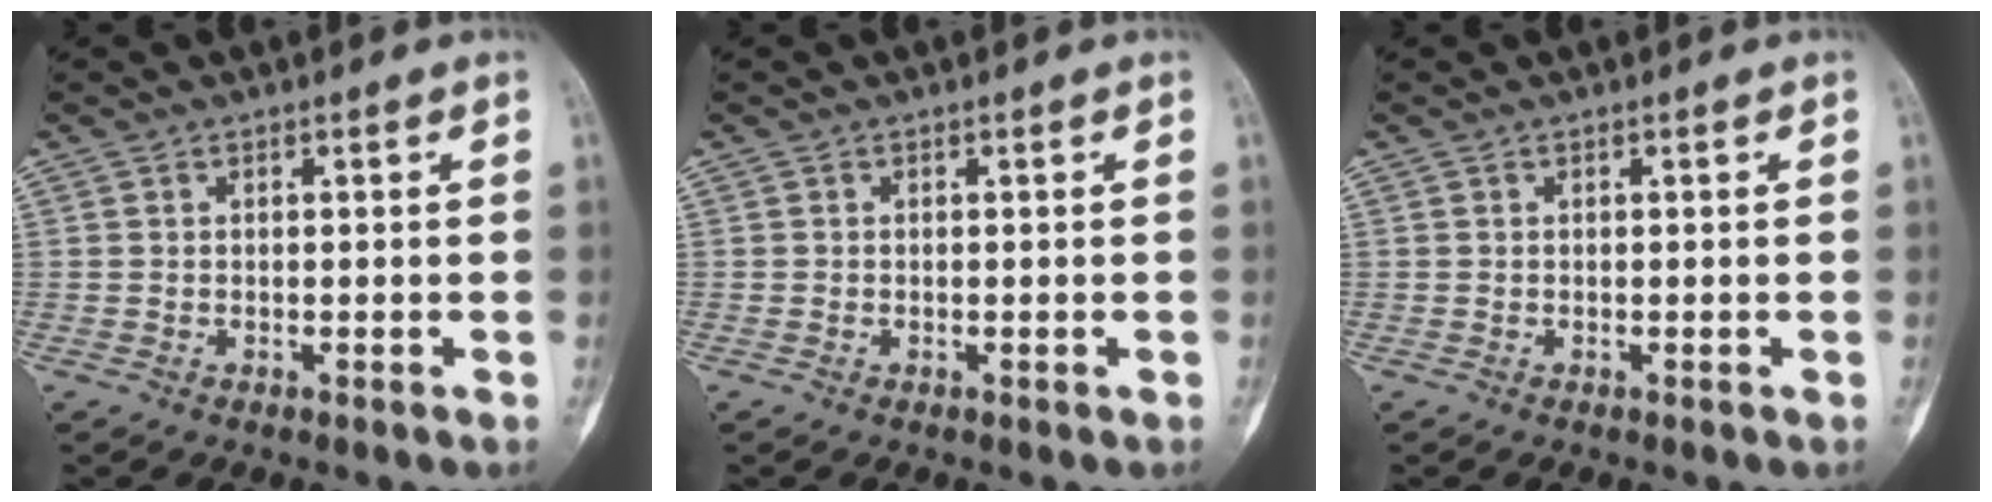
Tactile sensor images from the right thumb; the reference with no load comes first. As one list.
[{"total": 0.0}, {"total": 0.0}]